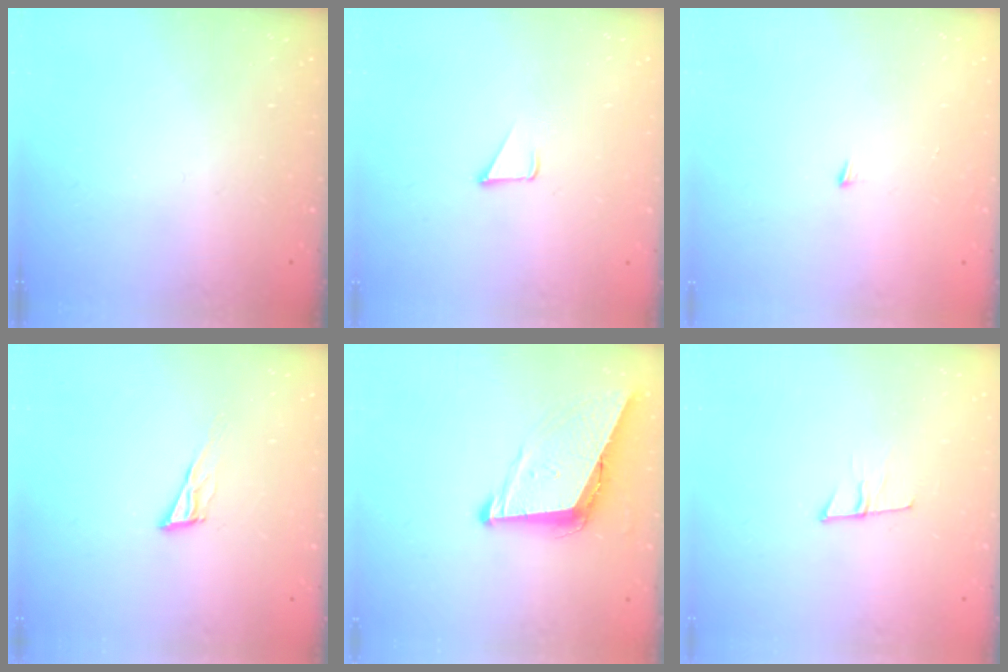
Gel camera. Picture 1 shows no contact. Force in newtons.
{"total": 1.7, "press": 1.7, "slide": 0.1}
{"total": 3.9, "press": 3.9, "slide": 0.3}
{"total": 8.7, "press": 8.3, "slide": 2.6}
{"total": 8.7, "press": 8.4, "slide": 2.4}
{"total": 6.0, "press": 5.9, "slide": 1.0}